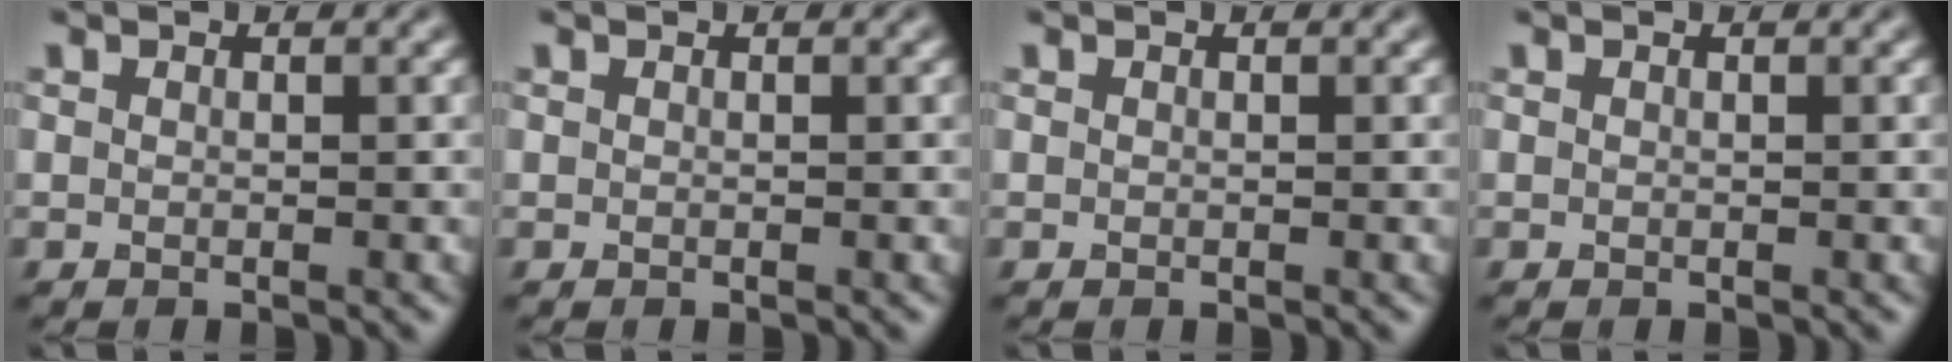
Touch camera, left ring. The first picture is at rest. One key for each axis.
{"total": 0.0}
{"total": 0.0}
{"total": 0.0}